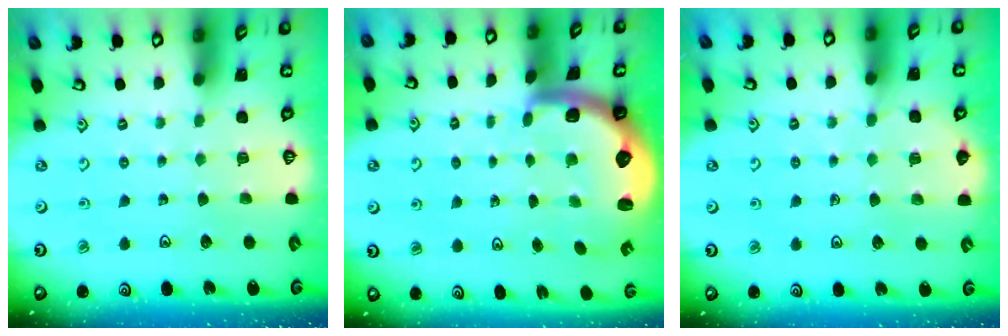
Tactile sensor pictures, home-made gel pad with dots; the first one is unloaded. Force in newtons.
{"total": 2.9, "press": 2.6, "slide": 1.4}
{"total": 3.7, "press": 3.5, "slide": 1.1}